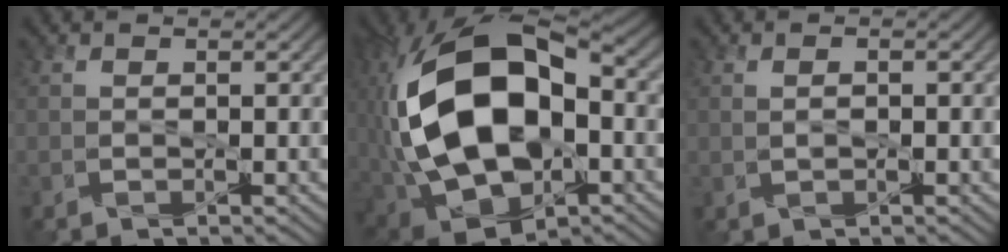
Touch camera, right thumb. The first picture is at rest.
{"total": 21.0, "force": [0.1, 12.3, 17.0], "torque": [-0.358, -0.002, 0.002]}
{"total": 0.9, "force": [0.1, 0.4, 0.8], "torque": [-0.006, 0.005, 0.003]}